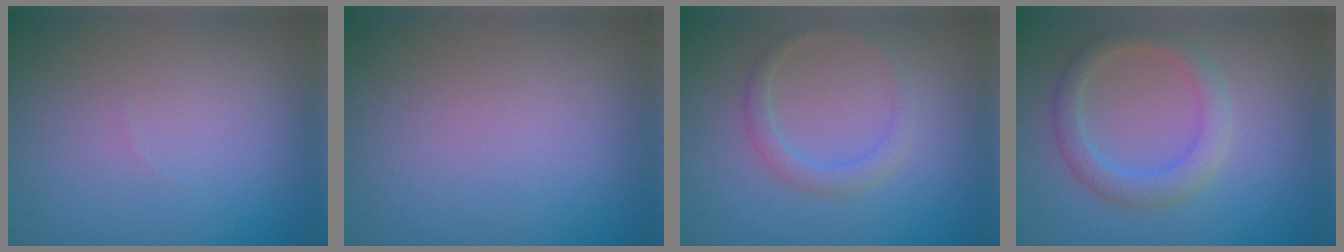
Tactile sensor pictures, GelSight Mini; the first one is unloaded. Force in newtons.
{"total": 0.0}
{"total": 1.8, "press": 1.8, "slide": 0.0}
{"total": 2.9, "press": 2.9, "slide": 0.2}